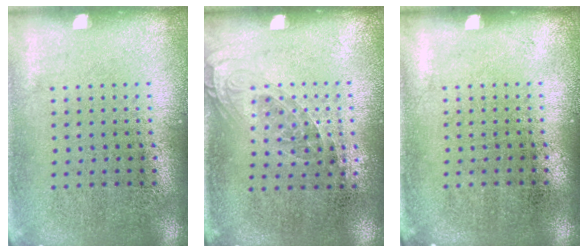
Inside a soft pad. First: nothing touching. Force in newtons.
{"total": 1.0, "press": 0.9, "slide": 0.6}
{"total": 0.0}